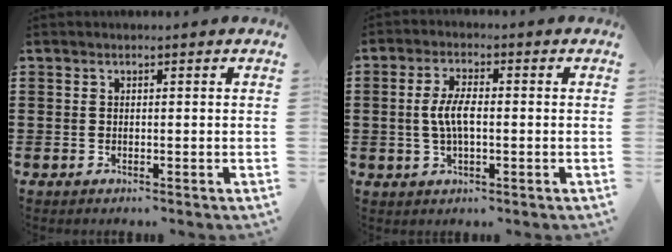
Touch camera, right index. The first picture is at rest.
{"total": 4.9, "force": [-0.2, 1.9, 4.5], "torque": [-0.098, 0.000, -0.009]}